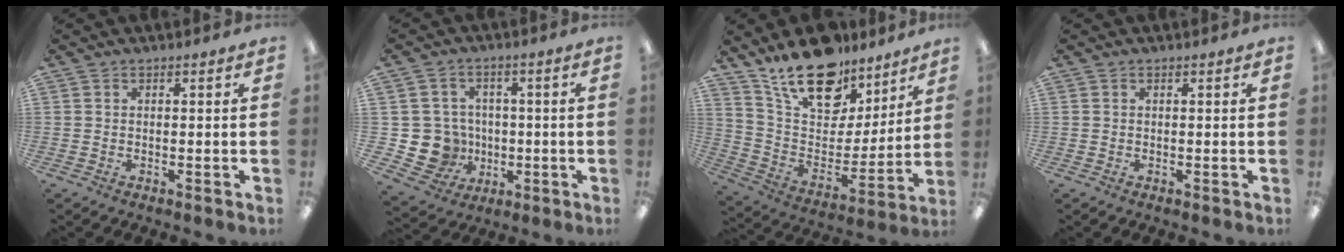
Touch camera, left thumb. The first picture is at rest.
{"total": 9.6, "force": [-1.3, 9.1, 2.5], "torque": [-0.081, 0.014, -0.011]}
{"total": 19.7, "force": [15.2, 9.5, 8.0], "torque": [-0.145, -0.102, 0.273]}
{"total": 0.0}